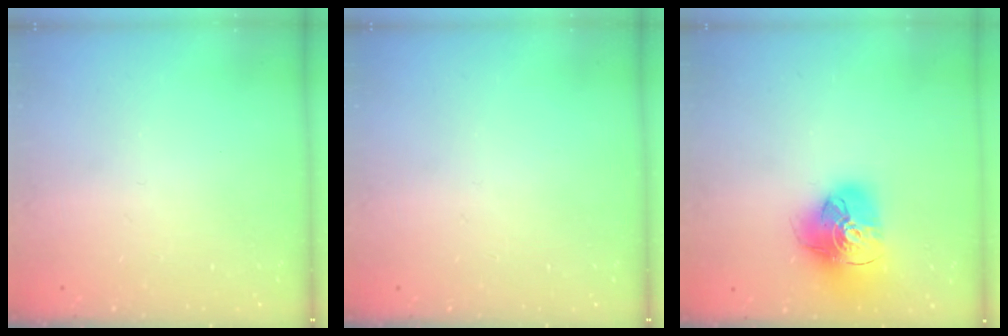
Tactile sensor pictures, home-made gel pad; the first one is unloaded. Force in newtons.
{"total": 0.0}
{"total": 18.3, "press": 18.2, "slide": 2.0}